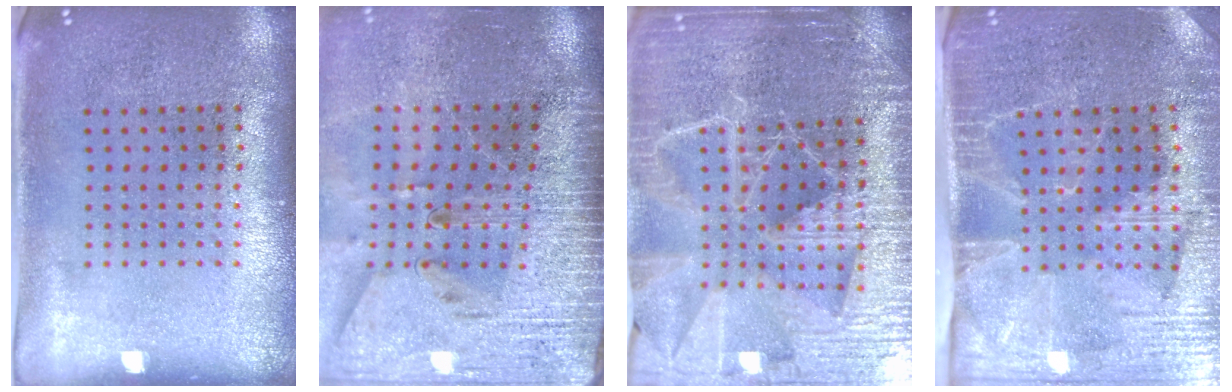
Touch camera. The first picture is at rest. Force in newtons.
{"total": 3.6, "press": 3.0, "slide": 2.0}
{"total": 5.1, "press": 4.7, "slide": 2.1}
{"total": 4.0, "press": 3.5, "slide": 2.1}